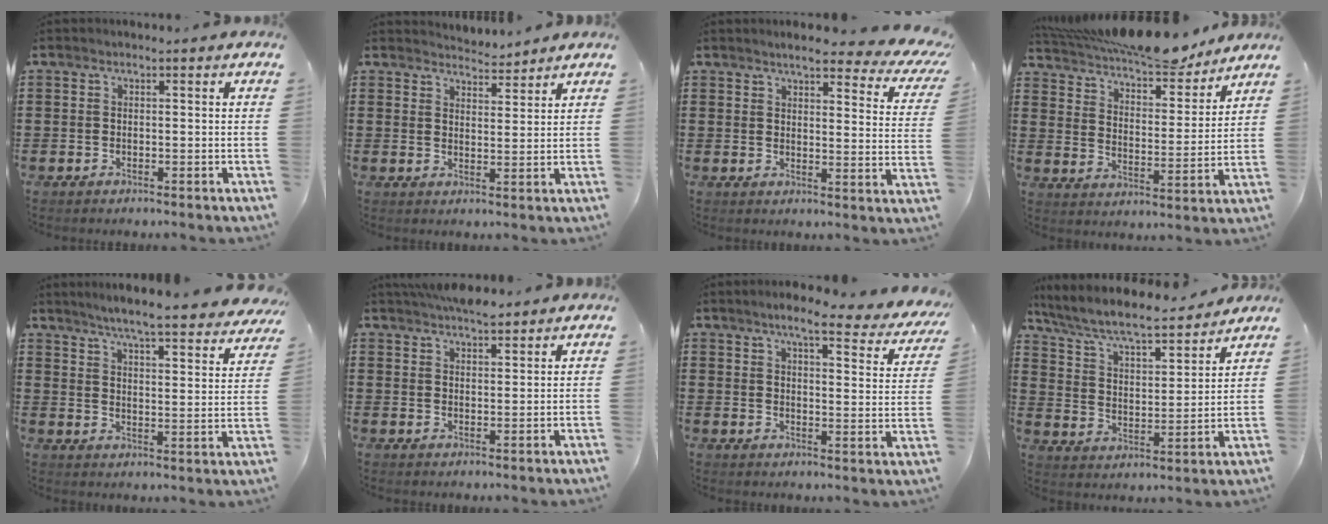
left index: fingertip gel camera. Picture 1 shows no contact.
{"total": 3.5, "force": [3.5, 0.3, 0.1], "torque": [-0.012, -0.015, 0.066]}
{"total": 5.4, "force": [4.4, 0.7, 3.1], "torque": [-0.061, -0.026, 0.070]}
{"total": 9.5, "force": [8.6, 1.6, 3.8], "torque": [-0.098, -0.041, 0.153]}
{"total": 5.3, "force": [4.9, -0.5, 2.1], "torque": [-0.064, -0.038, 0.078]}
{"total": 4.3, "force": [4.0, 0.8, 1.5], "torque": [-0.039, -0.007, 0.074]}
{"total": 6.9, "force": [5.6, 0.6, 4.1], "torque": [-0.081, -0.027, 0.090]}
{"total": 7.4, "force": [6.7, 0.8, 3.2], "torque": [-0.091, -0.041, 0.108]}